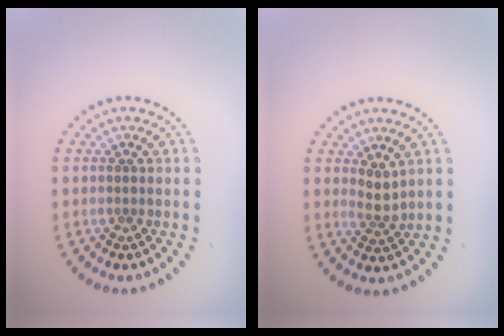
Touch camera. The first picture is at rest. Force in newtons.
{"total": 1.7, "press": 1.2, "slide": 1.1}